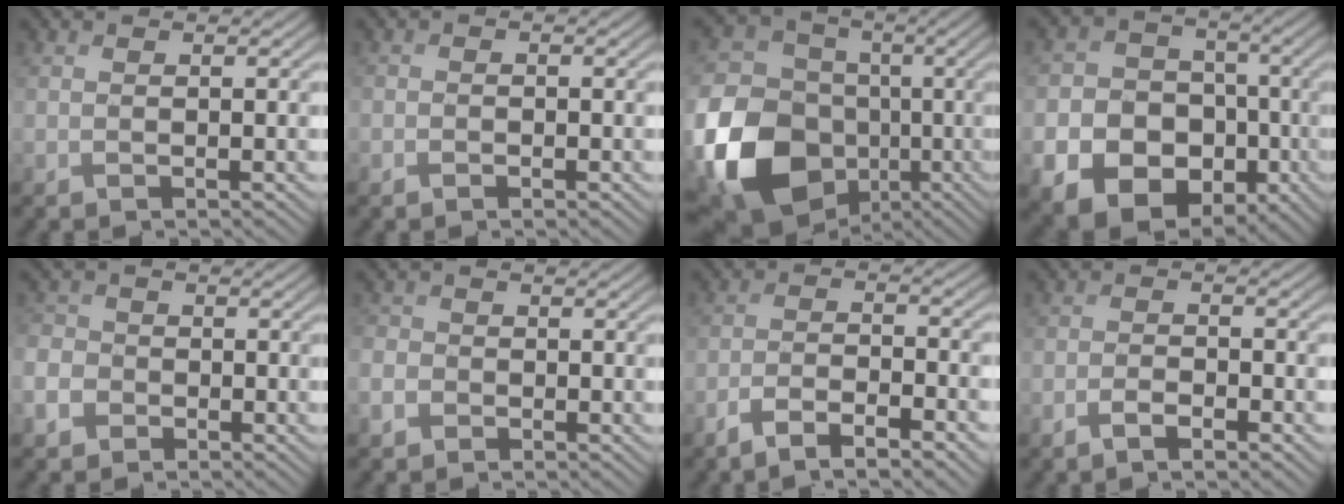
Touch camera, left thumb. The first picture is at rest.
{"total": 1.0, "force": [-0.6, 0.6, 0.5], "torque": [-0.007, -0.002, -0.011]}
{"total": 19.5, "force": [-6.1, 15.7, 9.8], "torque": [-0.265, -0.039, -0.107]}
{"total": 14.0, "force": [-5.7, 11.4, 5.8], "torque": [-0.127, -0.053, -0.120]}
{"total": 4.1, "force": [-2.2, 3.3, 1.2], "torque": [-0.043, -0.005, -0.055]}
{"total": 2.7, "force": [-1.4, 2.2, 0.7], "torque": [-0.025, -0.004, -0.039]}
{"total": 5.8, "force": [-4.1, 1.5, 3.8], "torque": [-0.076, 0.002, -0.076]}
{"total": 2.9, "force": [-1.8, 1.0, 1.9], "torque": [-0.037, 0.002, -0.038]}